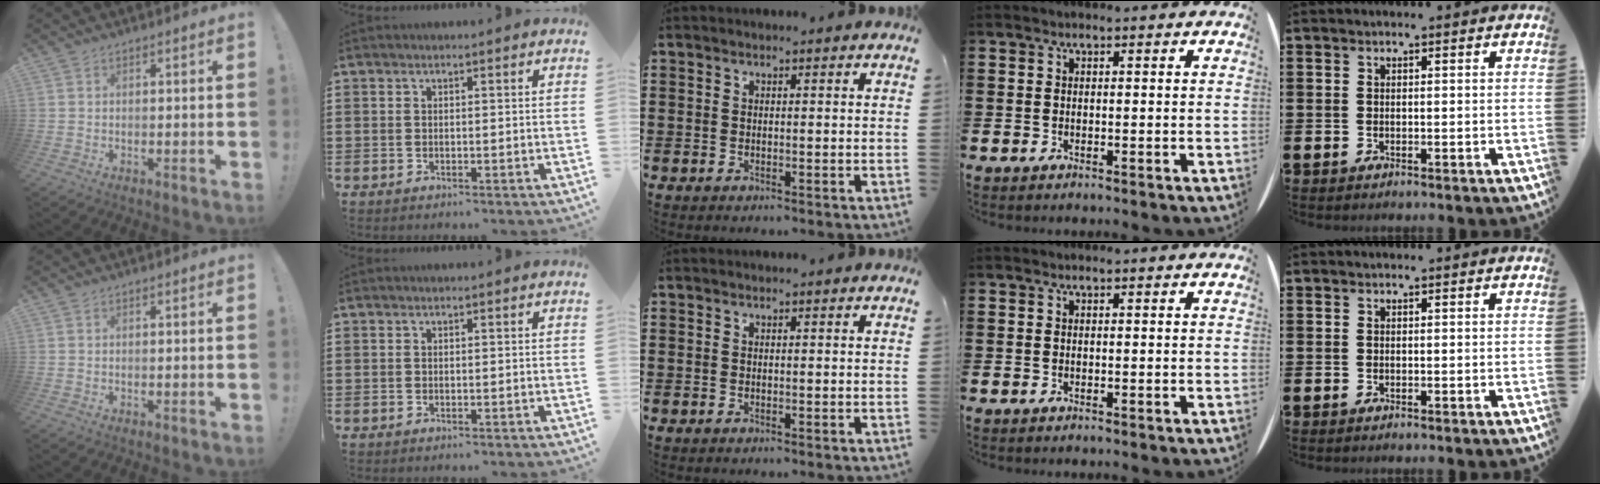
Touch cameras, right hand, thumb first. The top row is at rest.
{}